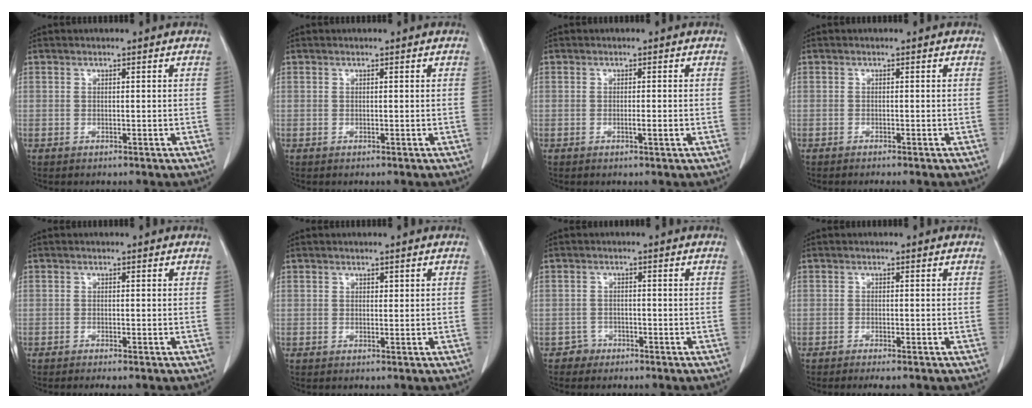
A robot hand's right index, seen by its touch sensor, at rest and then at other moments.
{"total": 0.0}
{"total": 1.3, "force": [-0.3, -0.1, 1.2], "torque": [-0.021, -0.003, -0.004]}
{"total": 0.7, "force": [-0.6, -0.1, 0.3], "torque": [-0.009, -0.001, -0.009]}
{"total": 1.9, "force": [-1.5, 0.1, 1.1], "torque": [-0.016, -0.005, -0.020]}
{"total": 0.6, "force": [0.3, 0.4, 0.3], "torque": [0.002, -0.001, 0.002]}
{"total": 2.0, "force": [-1.3, 1.4, -0.6], "torque": [0.009, 0.010, -0.029]}
{"total": 2.4, "force": [-2.0, 0.3, 1.4], "torque": [-0.020, -0.006, -0.026]}